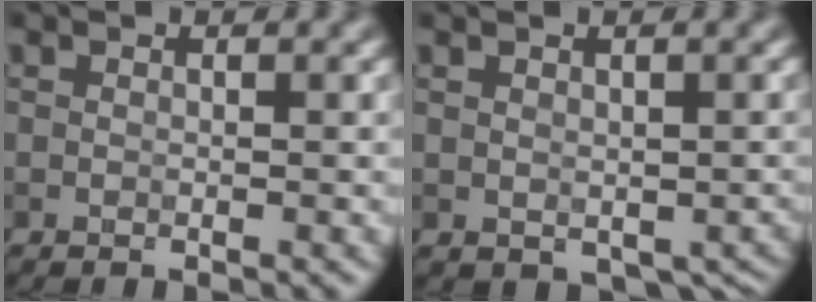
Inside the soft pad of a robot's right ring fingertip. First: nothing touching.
{"total": 3.2, "force": [-0.6, 2.5, 1.9], "torque": [-0.014, -0.016, 0.004]}